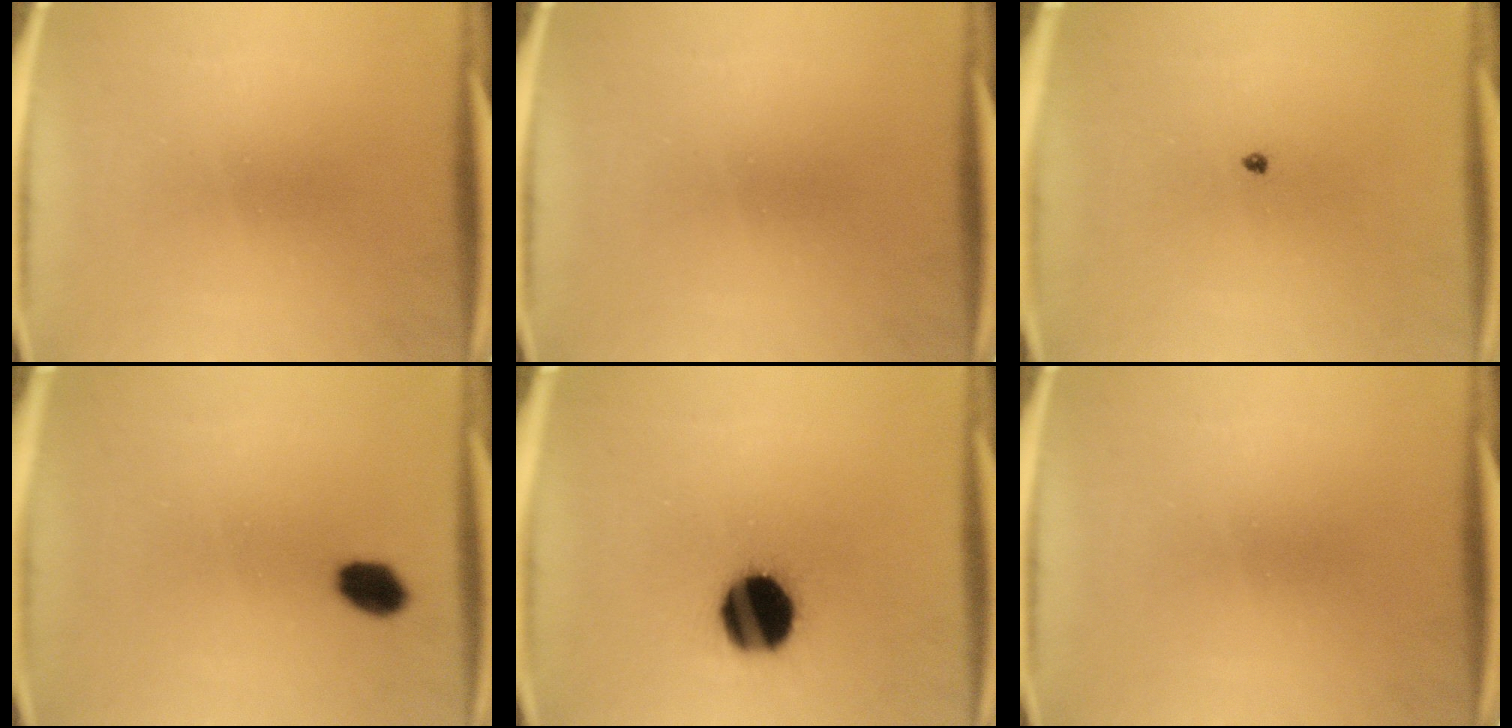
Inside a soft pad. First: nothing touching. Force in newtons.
{"total": 0.0}
{"total": 0.6}
{"total": 4.4}
{"total": 16.2}
{"total": 0.0}